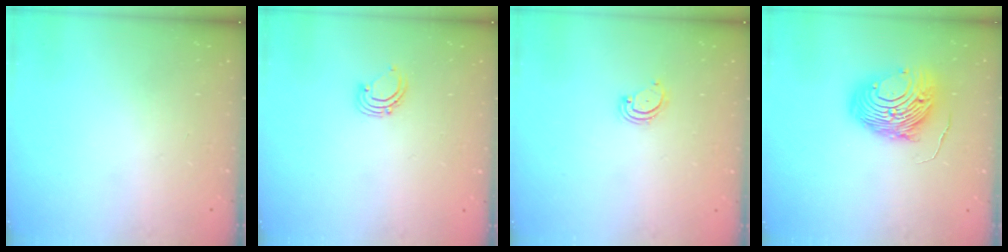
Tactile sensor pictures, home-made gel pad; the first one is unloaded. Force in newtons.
{"total": 2.9, "press": 2.9, "slide": 0.2}
{"total": 3.0, "press": 3.0, "slide": 0.4}
{"total": 13.1, "press": 13.0, "slide": 1.2}